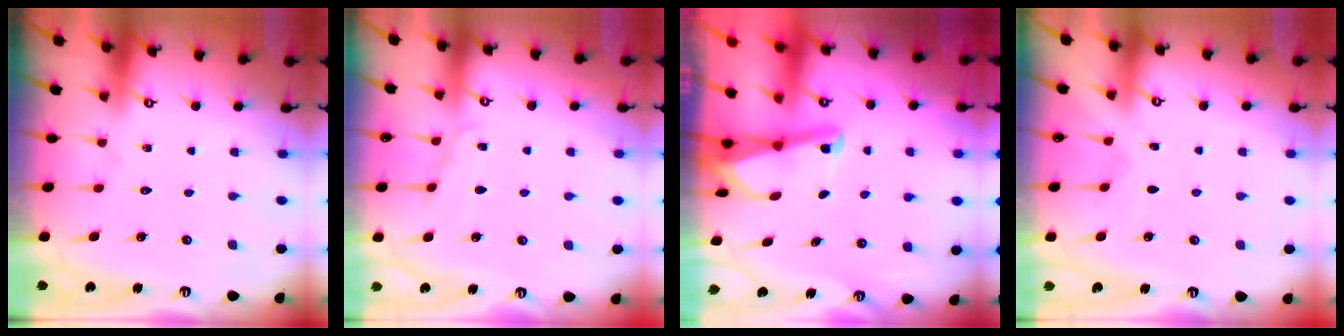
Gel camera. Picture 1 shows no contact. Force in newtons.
{"total": 4.7, "press": 4.6, "slide": 0.4}
{"total": 2.2, "press": 2.2, "slide": 0.3}
{"total": 2.3, "press": 2.3, "slide": 0.3}